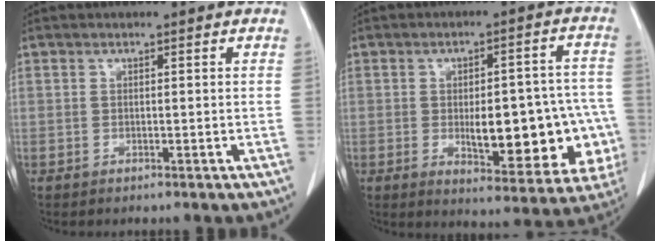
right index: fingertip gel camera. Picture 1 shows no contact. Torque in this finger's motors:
{"motor_torque": [1.02, -0.55, 0.53, 0.09]}